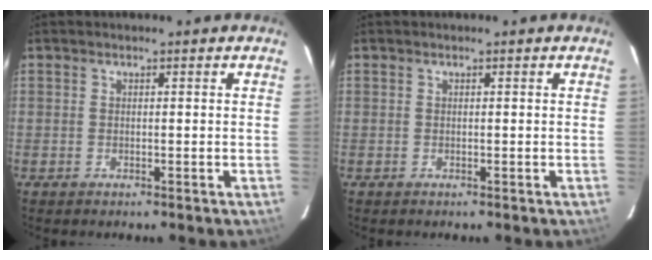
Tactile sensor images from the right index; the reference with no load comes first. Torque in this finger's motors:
{"motor_torque": [0.00, 0.00, 0.00, 0.00]}